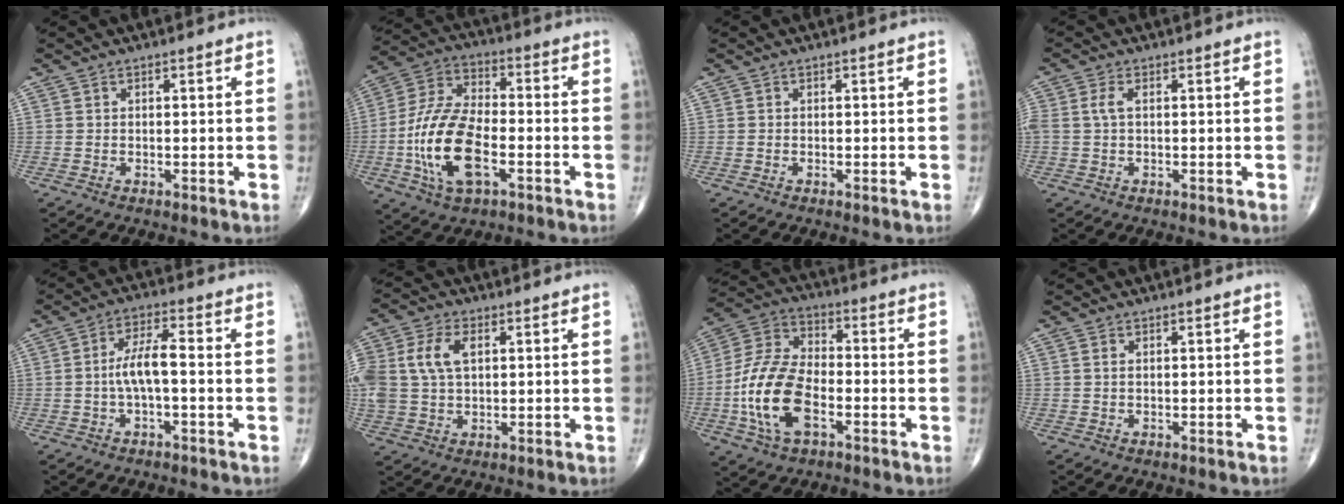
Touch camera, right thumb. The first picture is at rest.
{"total": 16.8, "force": [-4.6, 8.2, 13.9], "torque": [-0.282, 0.022, -0.086]}
{"total": 0.0}
{"total": 2.7, "force": [0.4, 1.4, 2.3], "torque": [-0.067, 0.010, 0.007]}
{"total": 6.0, "force": [-0.9, 1.8, 5.6], "torque": [-0.113, 0.023, -0.020]}
{"total": 12.6, "force": [2.7, 8.1, 9.2], "torque": [-0.226, 0.006, 0.052]}
{"total": 15.9, "force": [-4.6, 8.7, 12.5], "torque": [-0.256, 0.025, -0.091]}
{"total": 0.5, "force": [0.2, 0.2, 0.5], "torque": [-0.011, 0.005, 0.005]}